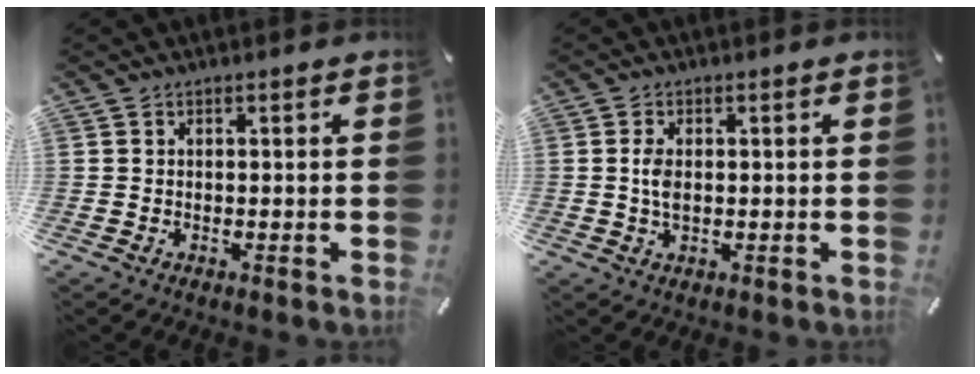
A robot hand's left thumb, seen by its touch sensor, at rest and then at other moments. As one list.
[{"total": 3.3, "force": [0.2, 1.8, 2.7], "torque": [-0.072, -0.001, -0.002]}]